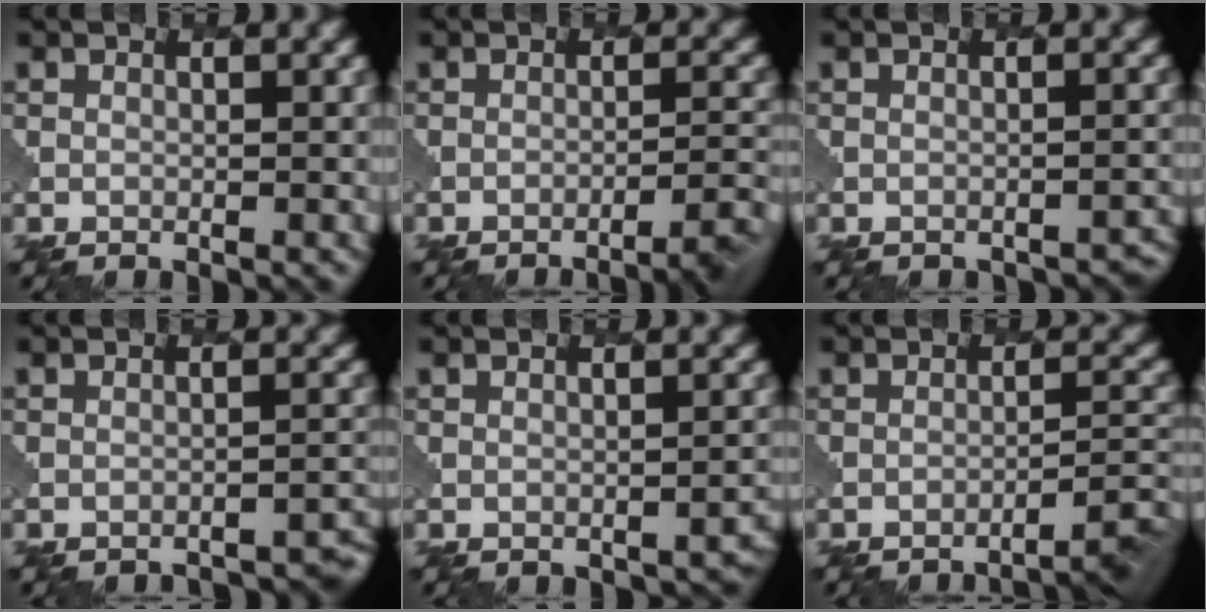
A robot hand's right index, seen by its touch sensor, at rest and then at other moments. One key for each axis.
{"total": 3.7, "fx": -2.6, "fy": 0.7, "fz": 2.6, "tx": -0.037, "ty": 0.007, "tz": -0.042}
{"total": 2.5, "fx": -2.4, "fy": 0.6, "fz": 0.5, "tx": 0.001, "ty": 0.013, "tz": -0.025}
{"total": 4.0, "fx": -3.8, "fy": 0.6, "fz": 1.1, "tx": -0.007, "ty": 0.019, "tz": -0.046}
{"total": 1.7, "fx": -1.4, "fy": 0.6, "fz": 0.7, "tx": -0.002, "ty": 0.002, "tz": -0.012}
{"total": 3.9, "fx": -2.9, "fy": 0.6, "fz": 2.6, "tx": -0.033, "ty": 0.012, "tz": -0.043}